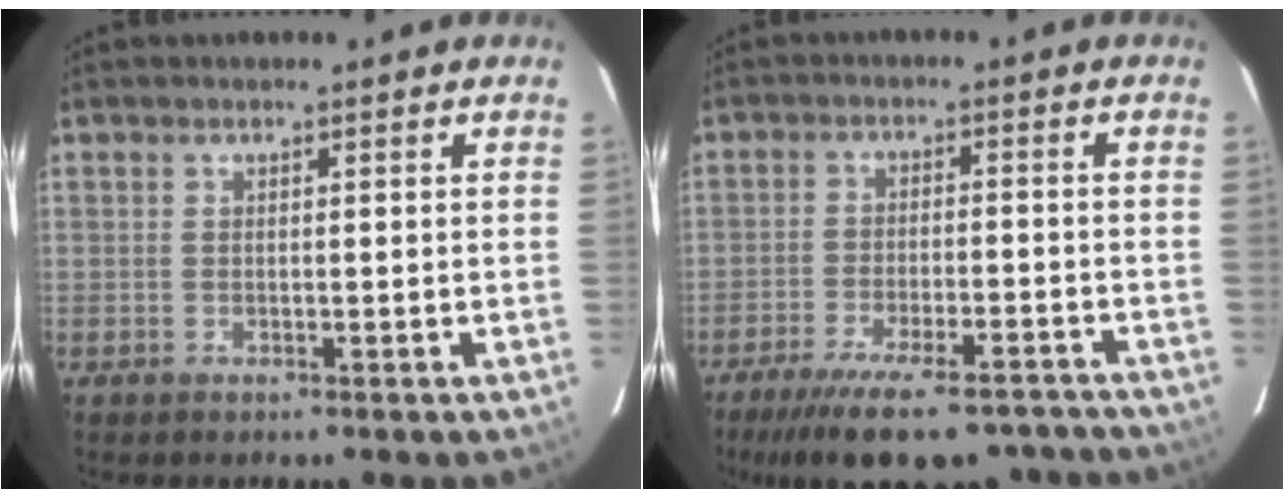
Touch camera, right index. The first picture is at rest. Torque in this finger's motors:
{"motor_torque": [1.12, -1.02, 0.65, 0.15]}